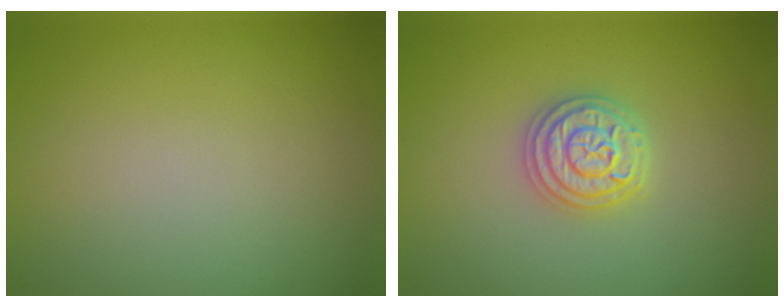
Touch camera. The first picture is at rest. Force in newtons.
{"total": 3.7, "press": 3.6, "slide": 0.5}